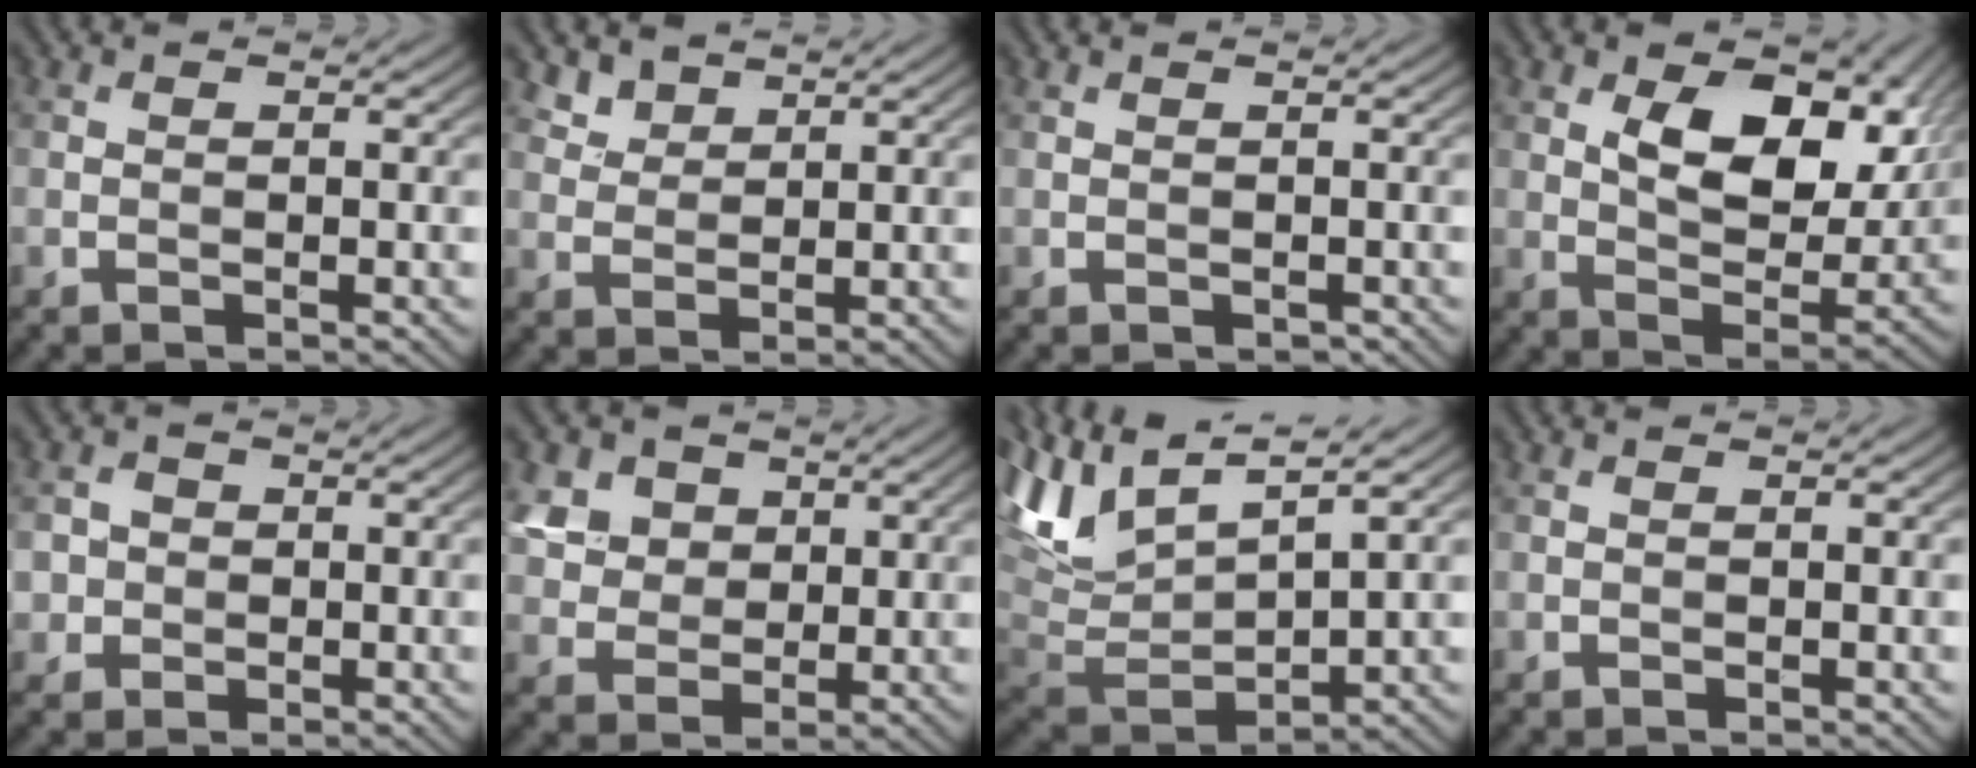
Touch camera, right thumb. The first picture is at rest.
{"total": 2.6, "force": [2.2, 1.2, 0.7], "torque": [-0.023, -0.003, 0.056]}
{"total": 0.0}
{"total": 12.0, "force": [4.0, 6.7, 9.2], "torque": [-0.150, -0.014, 0.069]}
{"total": 2.5, "force": [-0.3, 2.4, 0.5], "torque": [-0.011, -0.001, -0.009]}
{"total": 6.3, "force": [3.0, 5.0, 2.5], "torque": [-0.097, -0.011, 0.064]}
{"total": 12.0, "force": [6.4, 4.2, 9.2], "torque": [-0.239, 0.017, 0.128]}
{"total": 0.0}